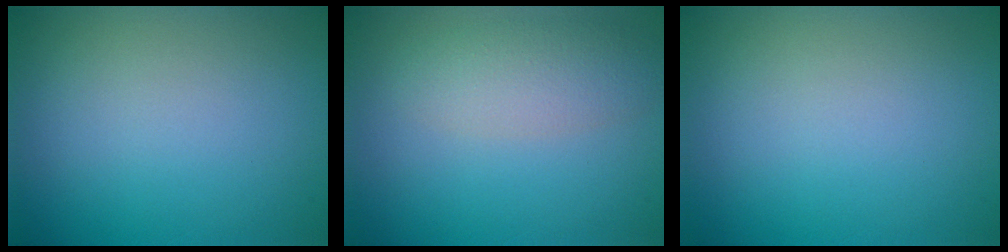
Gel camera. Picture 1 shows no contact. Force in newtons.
{"total": 3.1, "press": 3.1, "slide": 0.1}
{"total": 0.0}